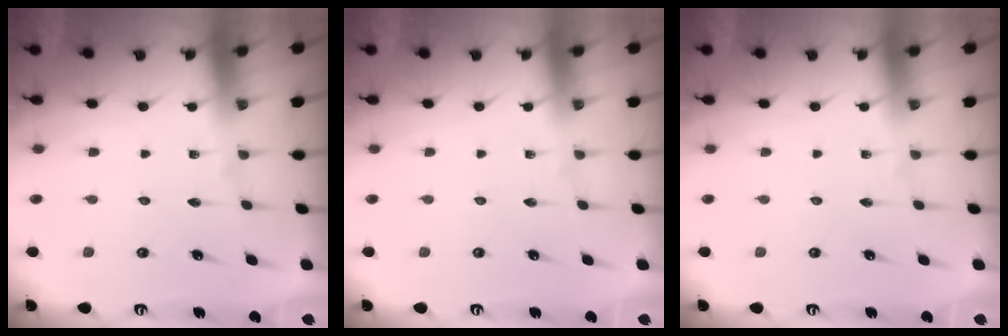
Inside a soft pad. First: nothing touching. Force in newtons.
{"total": 0.0}
{"total": 0.0}